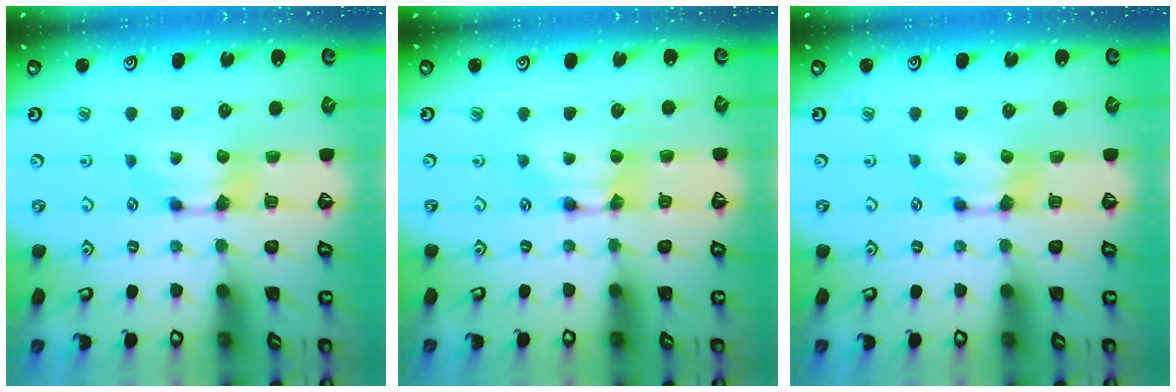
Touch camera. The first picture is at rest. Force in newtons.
{"total": 1.6, "press": 1.6, "slide": 0.2}
{"total": 0.0}